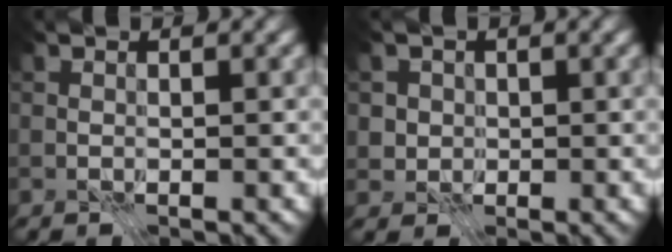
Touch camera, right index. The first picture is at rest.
{"total": 2.0, "force": [0.3, 2.0, 0.4], "torque": [-0.012, -0.002, 0.016]}